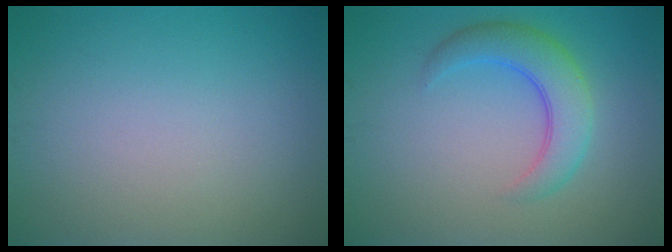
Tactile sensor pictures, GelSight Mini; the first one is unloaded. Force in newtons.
{"total": 4.4, "press": 4.4, "slide": 0.3}